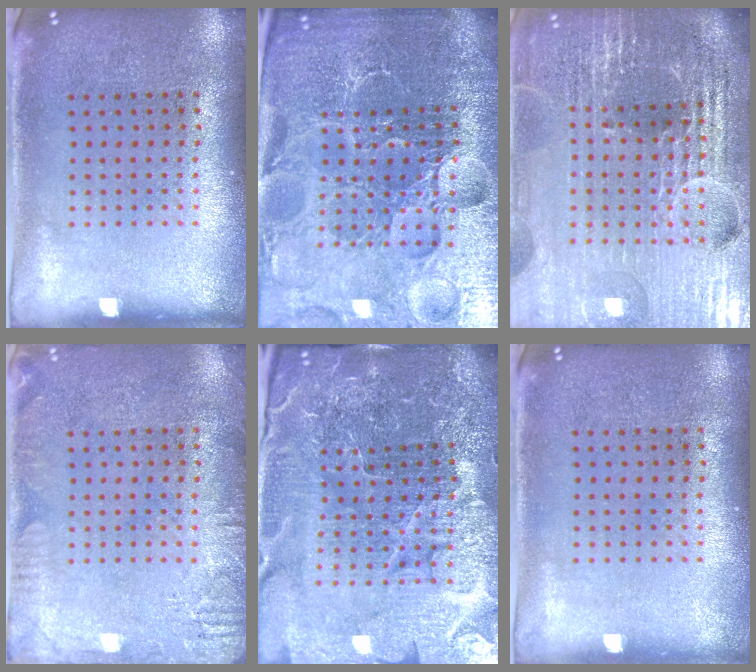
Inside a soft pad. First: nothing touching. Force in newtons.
{"total": 6.1, "press": 5.6, "slide": 2.4}
{"total": 6.5, "press": 5.7, "slide": 3.1}
{"total": 2.3, "press": 2.3, "slide": 0.2}
{"total": 6.6, "press": 5.9, "slide": 3.1}
{"total": 0.0}